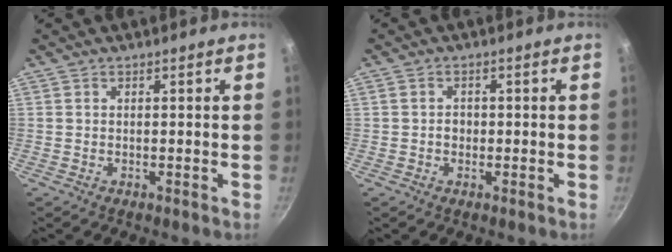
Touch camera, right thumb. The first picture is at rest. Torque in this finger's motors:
{"motor_torque": [-0.34, 0.13, 0.55, -0.51, 0.00]}